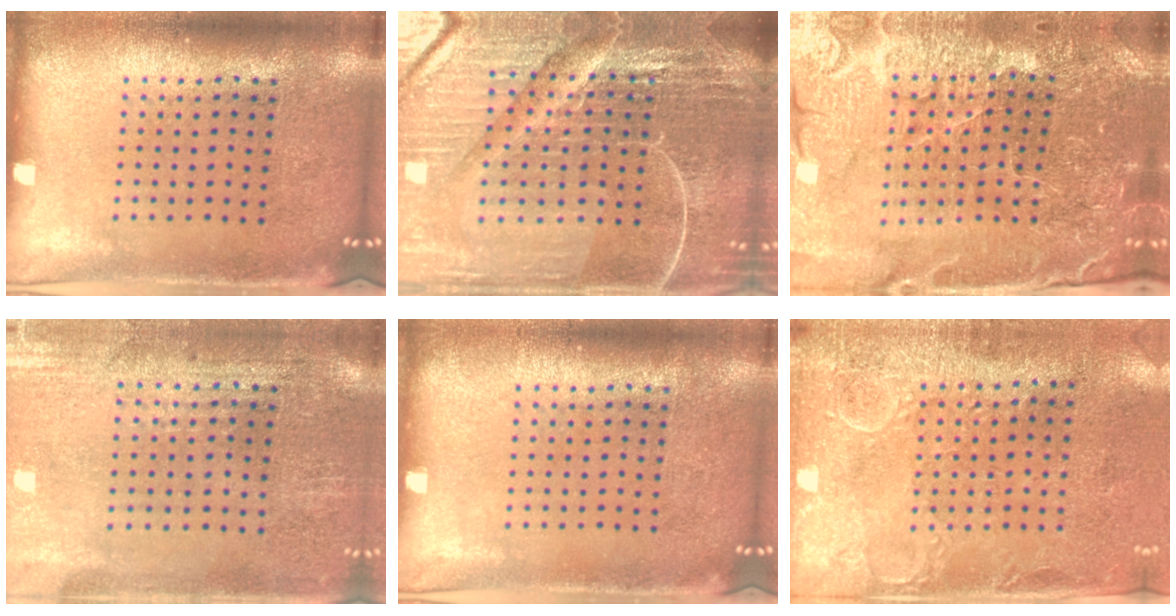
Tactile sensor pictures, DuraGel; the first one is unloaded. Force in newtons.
{"total": 6.8, "press": 6.0, "slide": 3.2}
{"total": 4.2, "press": 4.1, "slide": 0.8}
{"total": 0.6, "press": 0.5, "slide": 0.4}
{"total": 0.0}
{"total": 2.9, "press": 2.3, "slide": 1.7}